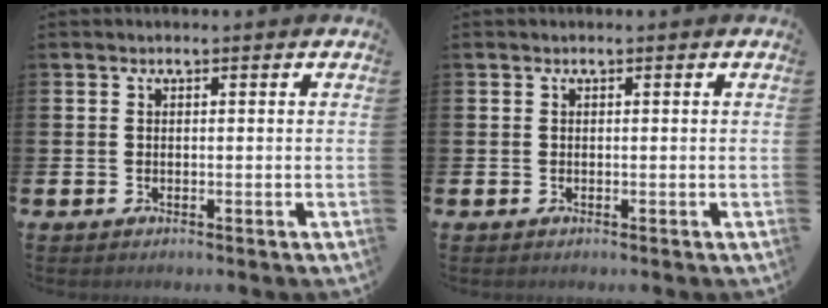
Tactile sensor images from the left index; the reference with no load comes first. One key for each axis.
{"total": 0.0}